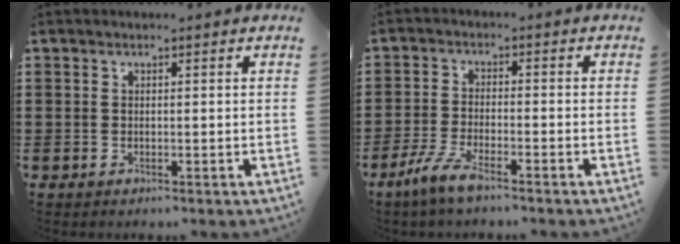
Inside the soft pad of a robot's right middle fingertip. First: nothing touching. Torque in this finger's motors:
{"motor_torque": [1.38, -0.43, 0.21, 0.07]}